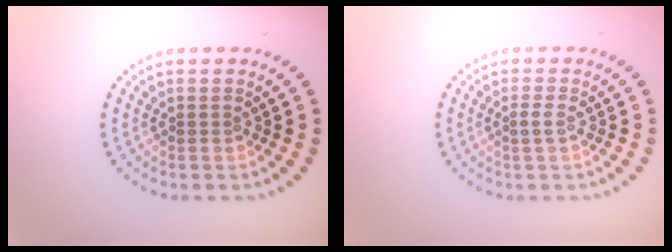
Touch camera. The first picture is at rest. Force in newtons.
{"total": 0.8, "press": 0.8, "slide": 0.2}